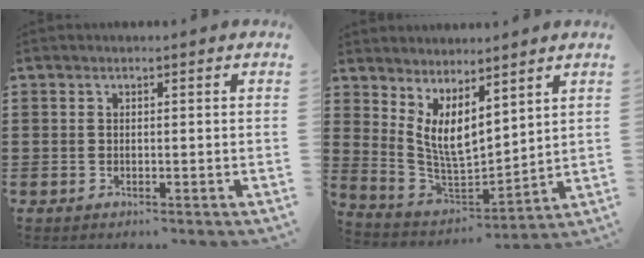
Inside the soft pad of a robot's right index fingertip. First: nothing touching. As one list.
[{"total": 5.8, "force": [3.3, 2.3, 4.2], "torque": [-0.103, -0.029, 0.061]}]